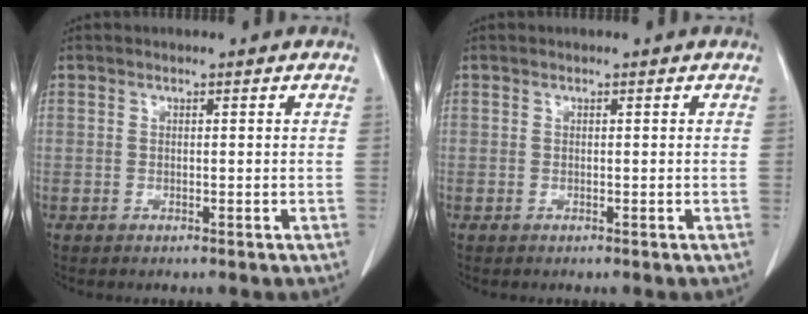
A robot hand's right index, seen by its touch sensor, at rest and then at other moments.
{"total": 0.0}